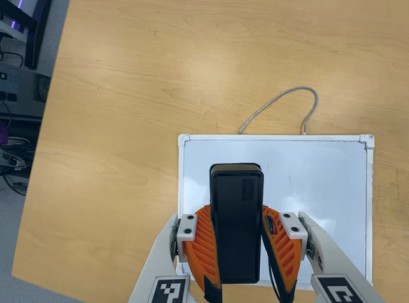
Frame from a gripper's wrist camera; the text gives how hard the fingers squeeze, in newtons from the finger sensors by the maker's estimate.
{"total": 5.8, "left": 5.0, "right": 6.7}